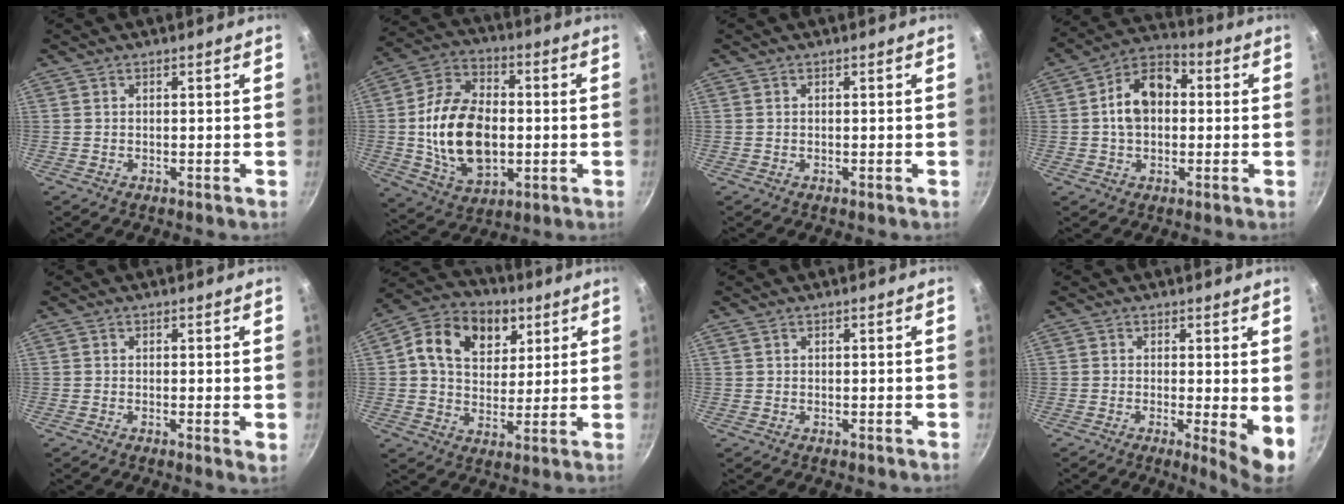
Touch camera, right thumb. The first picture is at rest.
{"total": 18.7, "force": [-0.9, 12.0, 14.3], "torque": [-0.239, 0.015, -0.013]}
{"total": 0.0}
{"total": 11.2, "force": [0.8, 7.8, 8.0], "torque": [-0.107, 0.030, -0.004]}
{"total": 1.6, "force": [0.1, 0.5, 1.5], "torque": [-0.020, -0.008, -0.002]}
{"total": 15.0, "force": [5.5, 11.1, 8.6], "torque": [-0.119, -0.005, 0.078]}
{"total": 0.5, "force": [0.3, 0.3, 0.3], "torque": [-0.006, 0.003, 0.007]}
{"total": 6.0, "force": [-0.1, 1.3, 5.8], "torque": [-0.081, -0.019, -0.002]}